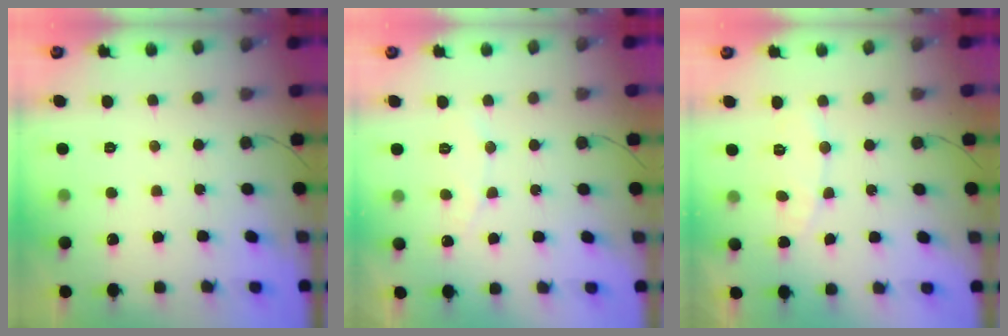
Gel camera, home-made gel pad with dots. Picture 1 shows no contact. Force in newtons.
{"total": 4.9, "press": 4.9, "slide": 0.5}
{"total": 6.0, "press": 6.0, "slide": 0.5}